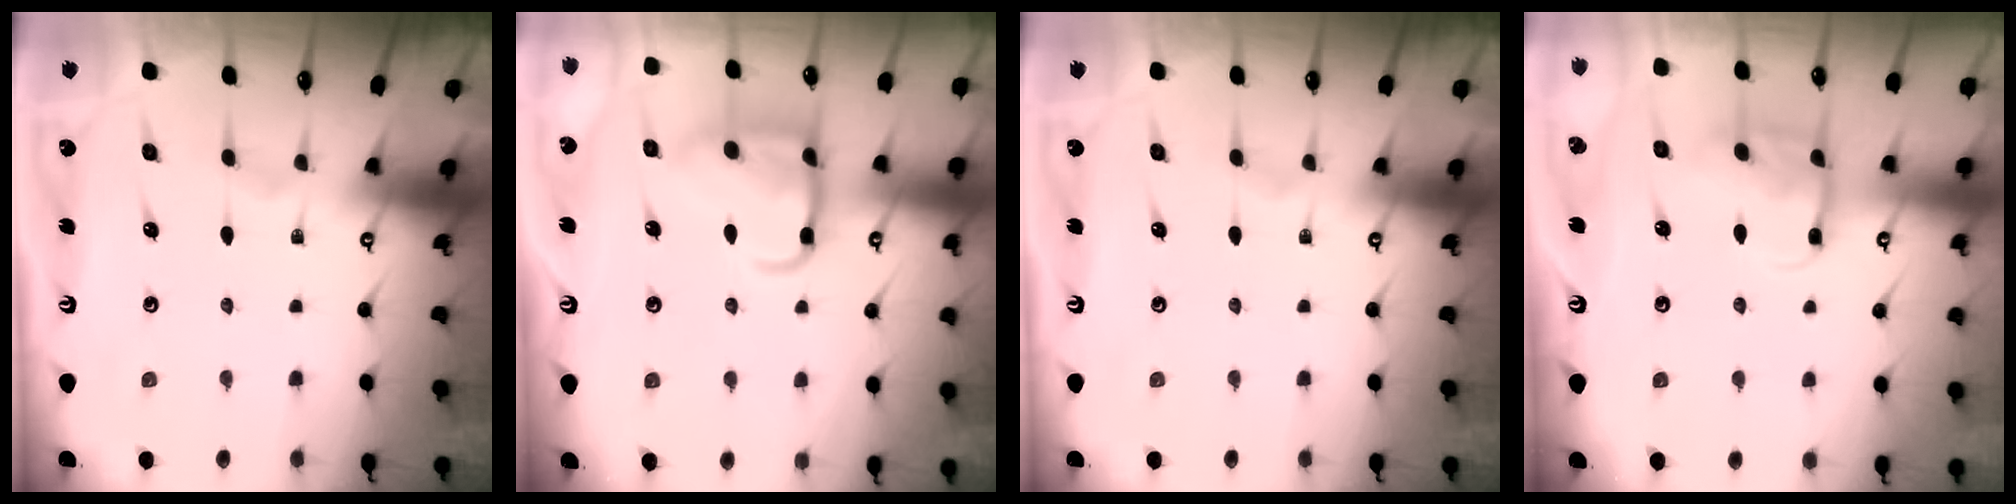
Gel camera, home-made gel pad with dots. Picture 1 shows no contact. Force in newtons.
{"total": 13.8, "press": 13.8, "slide": 1.3}
{"total": 0.0}
{"total": 10.7, "press": 10.6, "slide": 1.2}